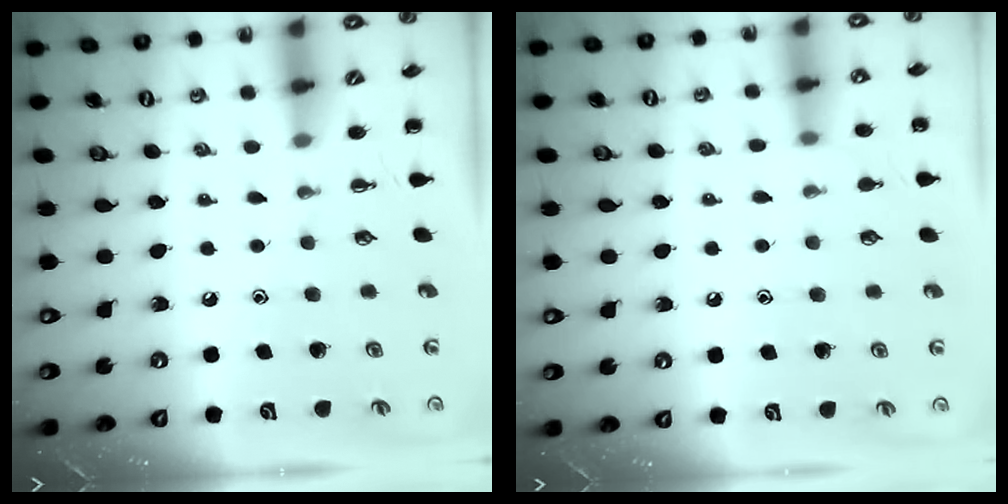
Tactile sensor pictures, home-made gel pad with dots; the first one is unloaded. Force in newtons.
{"total": 4.4, "press": 4.1, "slide": 1.6}